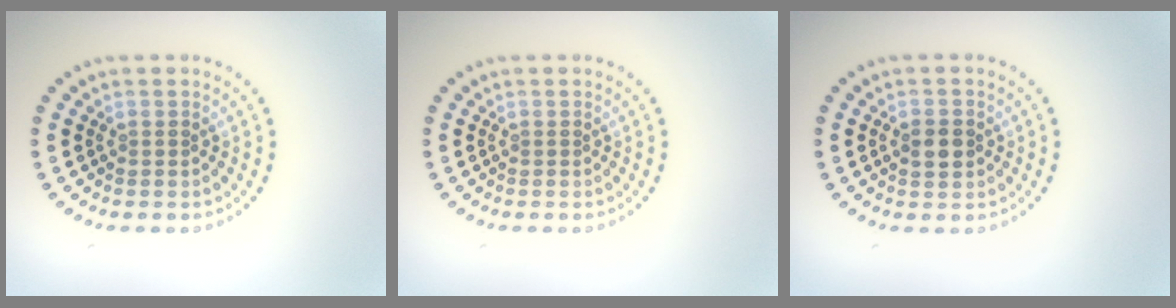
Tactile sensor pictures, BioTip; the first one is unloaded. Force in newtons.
{"total": 0.0}
{"total": 2.4, "press": 2.4, "slide": 0.0}